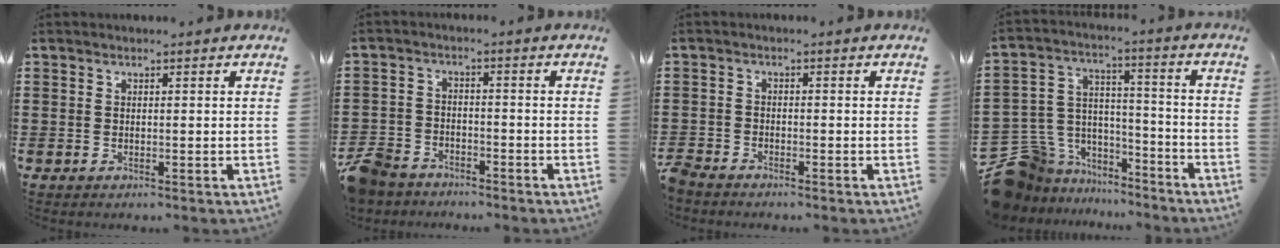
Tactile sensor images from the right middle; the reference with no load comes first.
{"total": 6.1, "force": [-5.5, 2.2, 1.2], "torque": [-0.047, 0.006, -0.118]}
{"total": 2.2, "force": [-2.1, 0.4, 0.4], "torque": [-0.025, -0.003, -0.049]}
{"total": 8.9, "force": [-7.1, 5.3, 0.5], "torque": [-0.048, 0.005, -0.140]}